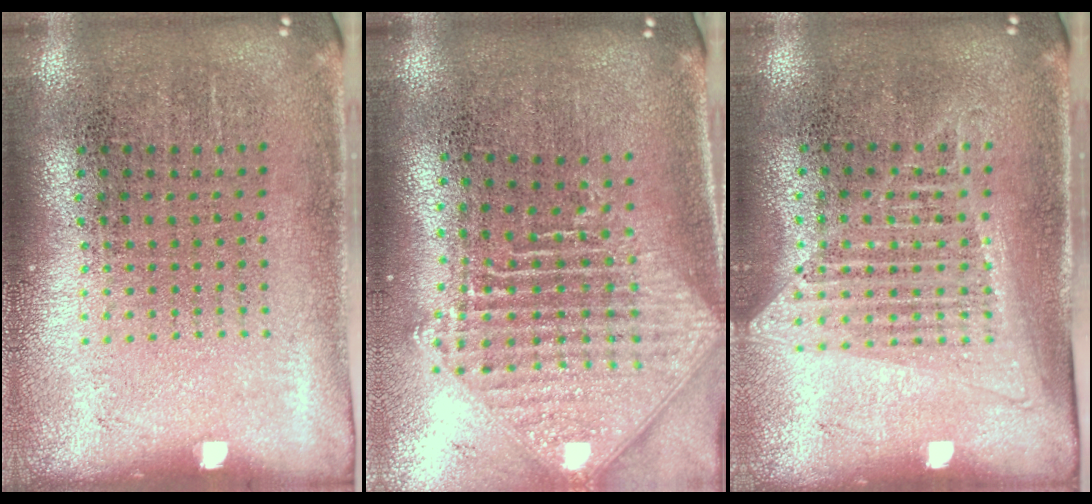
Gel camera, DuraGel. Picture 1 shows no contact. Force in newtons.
{"total": 2.3, "press": 1.8, "slide": 1.4}
{"total": 1.3, "press": 1.2, "slide": 0.5}